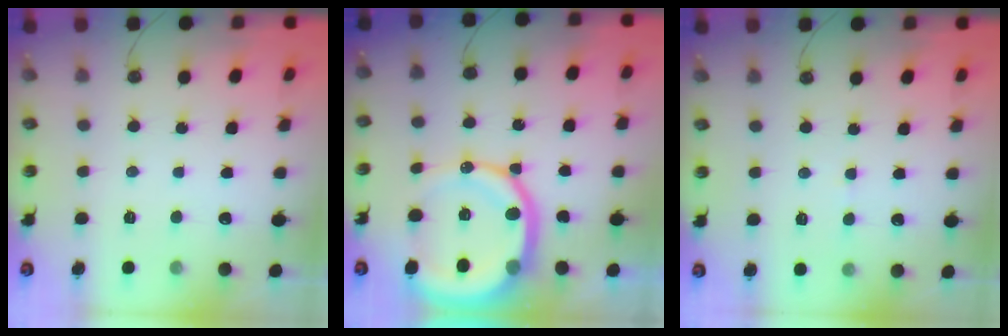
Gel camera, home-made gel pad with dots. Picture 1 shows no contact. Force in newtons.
{"total": 18.9, "press": 18.8, "slide": 2.1}
{"total": 4.2, "press": 4.1, "slide": 0.4}